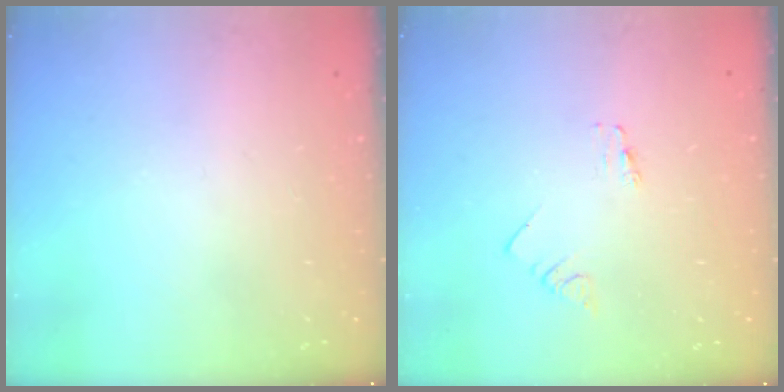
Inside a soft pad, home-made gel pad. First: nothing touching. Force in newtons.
{"total": 0.0}